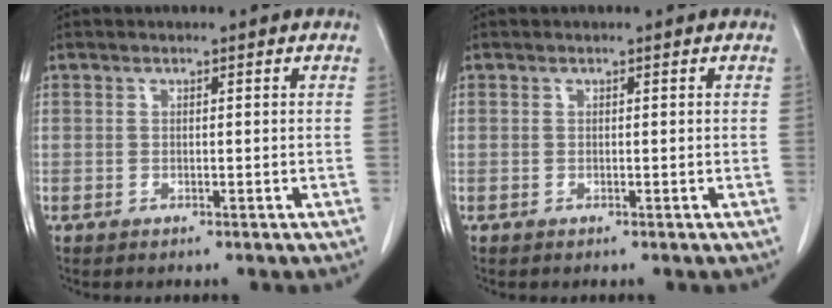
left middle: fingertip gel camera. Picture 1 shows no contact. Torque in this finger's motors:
{"motor_torque": [0.00, 0.00, -0.01, 0.00]}